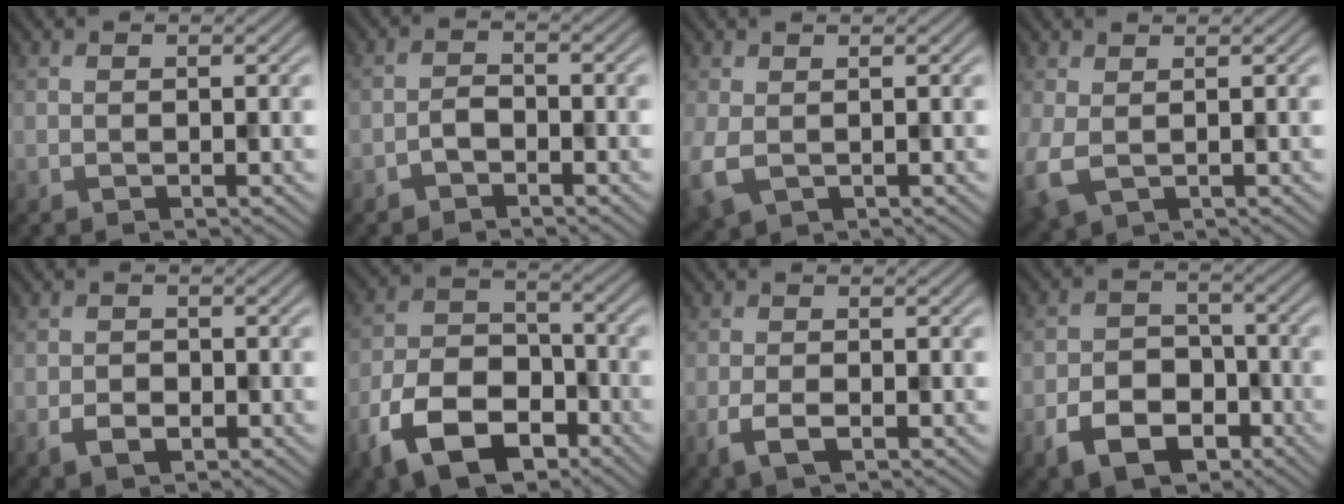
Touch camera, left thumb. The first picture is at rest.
{"total": 2.0, "force": [-1.3, 1.1, 1.0], "torque": [-0.017, 0.006, -0.031]}
{"total": 3.4, "force": [-0.3, 2.2, 2.6], "torque": [-0.080, -0.007, -0.008]}
{"total": 3.4, "force": [0.1, 2.1, 2.7], "torque": [-0.082, -0.007, 0.002]}
{"total": 3.0, "force": [-1.3, 2.0, 1.8], "torque": [-0.038, -0.006, -0.026]}
{"total": 12.5, "force": [-7.0, 7.3, 7.4], "torque": [-0.170, -0.017, -0.141]}
{"total": 3.2, "force": [-1.5, 1.4, 2.5], "torque": [-0.056, -0.006, -0.031]}
{"total": 7.7, "force": [-4.0, 5.1, 4.1], "torque": [-0.085, -0.011, -0.078]}